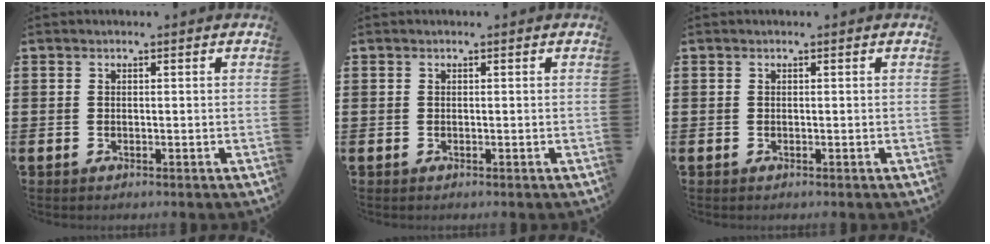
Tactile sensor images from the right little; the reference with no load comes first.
{"total": 0.0}
{"total": 0.0}